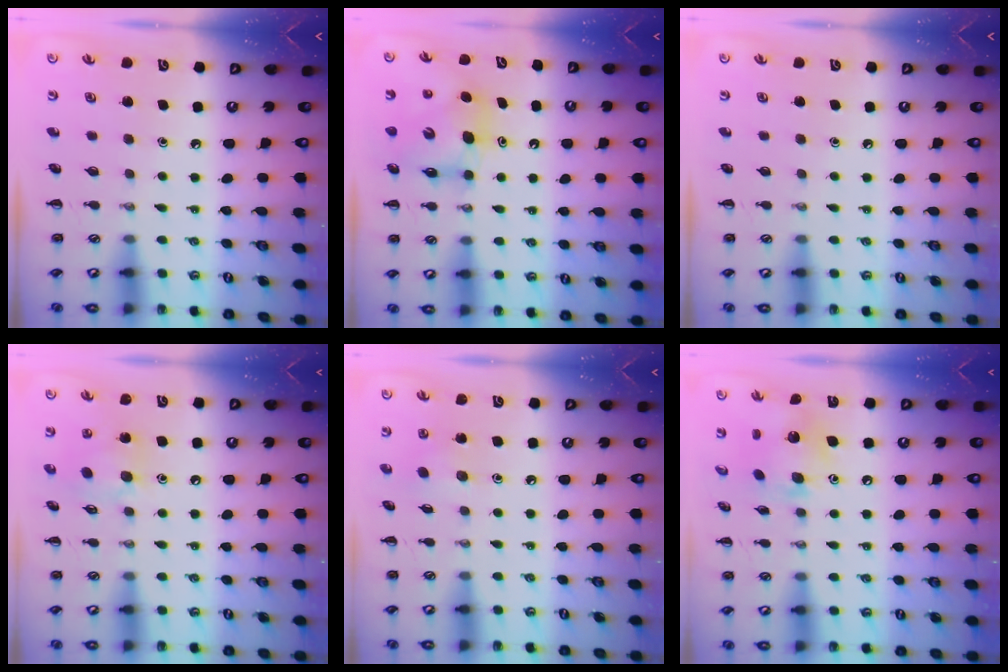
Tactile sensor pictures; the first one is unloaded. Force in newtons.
{"total": 7.3, "press": 7.3, "slide": 0.5}
{"total": 0.0}
{"total": 9.2, "press": 9.1, "slide": 0.9}
{"total": 2.9, "press": 2.8, "slide": 1.0}
{"total": 8.1, "press": 8.1, "slide": 0.2}